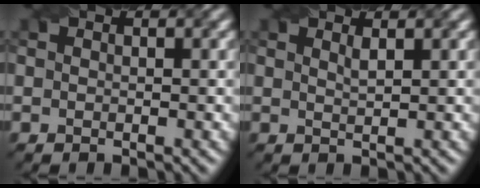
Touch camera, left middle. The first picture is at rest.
{"total": 0.9, "force": [0.7, 0.1, 0.6], "torque": [-0.008, 0.001, 0.012]}